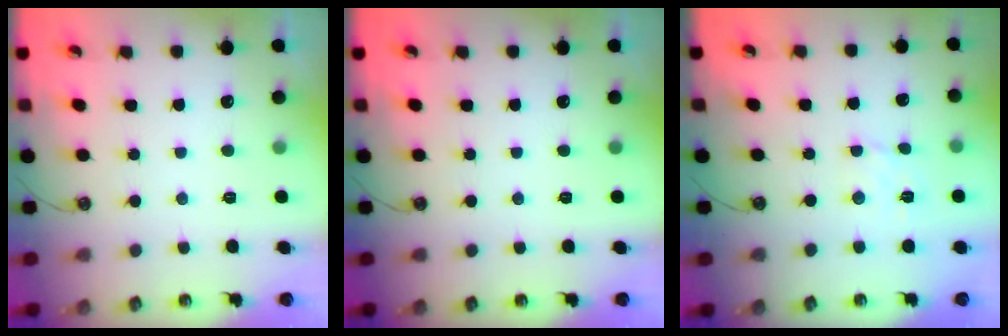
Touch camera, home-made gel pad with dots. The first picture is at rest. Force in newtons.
{"total": 0.0}
{"total": 2.8, "press": 2.7, "slide": 0.6}